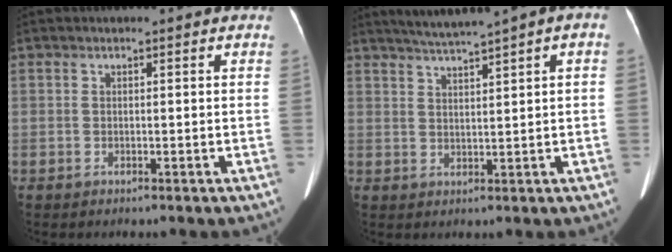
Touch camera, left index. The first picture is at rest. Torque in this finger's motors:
{"motor_torque": [0.16, -0.62, -0.06, 0.02]}